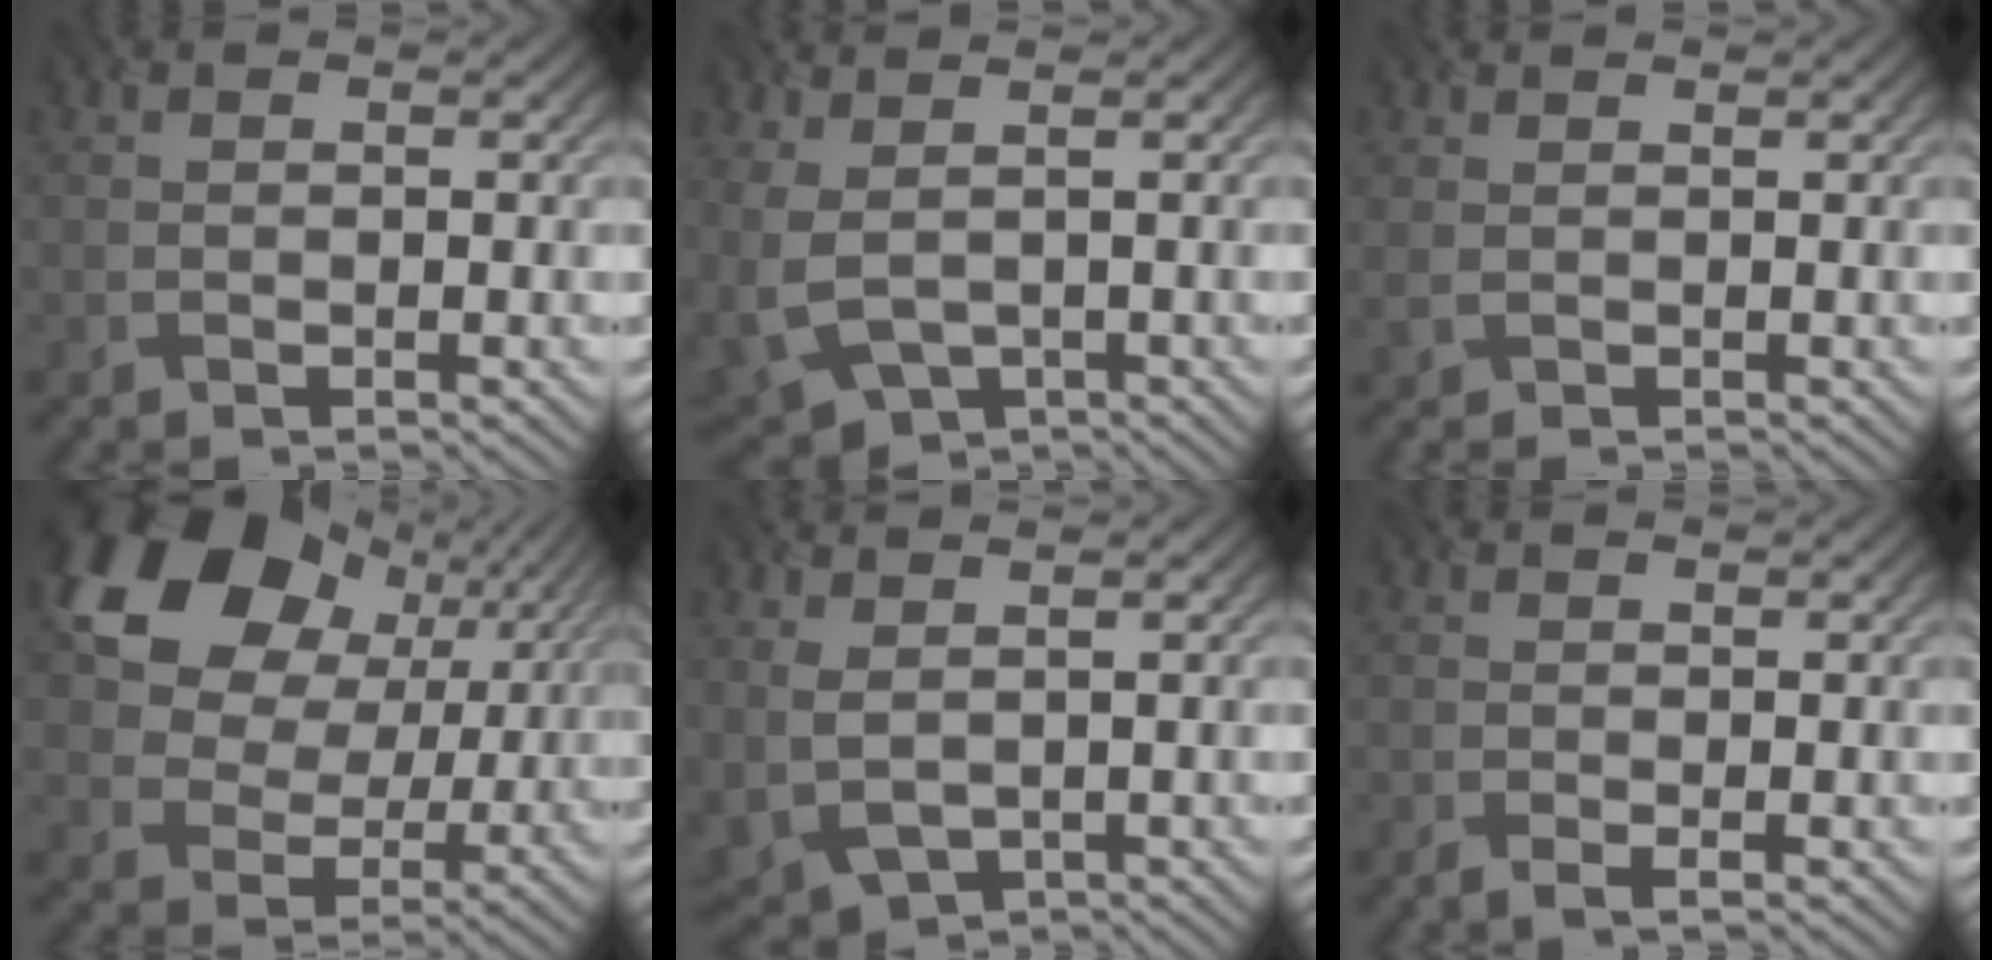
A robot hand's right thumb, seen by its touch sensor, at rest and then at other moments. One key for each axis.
{"total": 6.7, "fx": 0.9, "fy": 3.7, "fz": 5.5, "tx": -0.146, "ty": -0.014, "tz": 0.037}
{"total": 1.3, "fx": 0.8, "fy": 0.2, "fz": 0.9, "tx": -0.024, "ty": 0.003, "tz": 0.013}
{"total": 16.3, "fx": 6.9, "fy": 11.7, "fz": 9.0, "tx": -0.189, "ty": 0.025, "tz": 0.116}
{"total": 4.8, "fx": 1.9, "fy": 2.5, "fz": 3.6, "tx": -0.108, "ty": -0.009, "tz": 0.047}
{"total": 1.3, "fx": -0.2, "fy": 0.2, "fz": 1.3, "tx": -0.026, "ty": -0.004, "tz": -0.007}